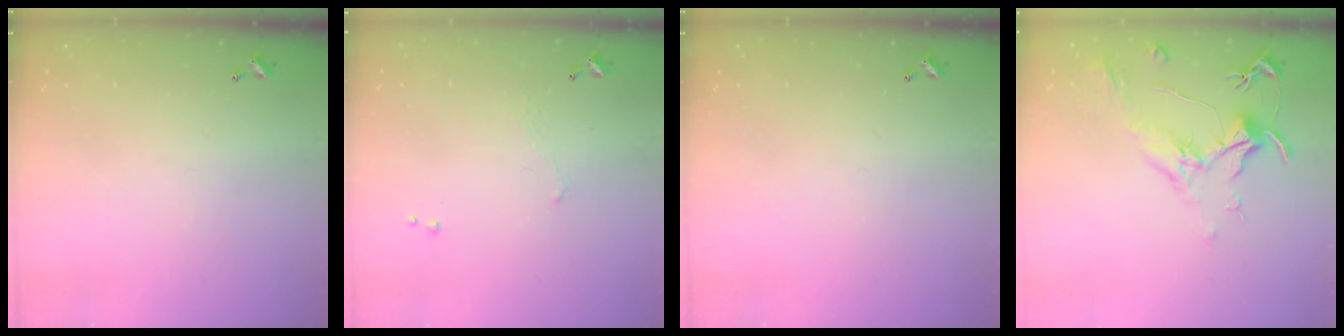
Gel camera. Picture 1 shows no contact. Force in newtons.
{"total": 1.1, "press": 1.0, "slide": 0.6}
{"total": 0.0}
{"total": 2.1, "press": 2.0, "slide": 0.8}